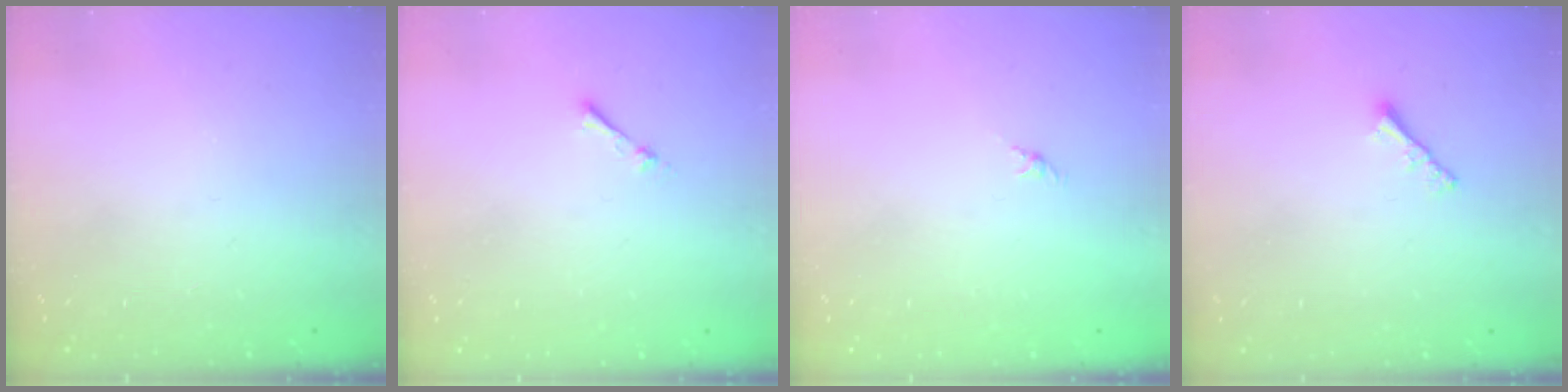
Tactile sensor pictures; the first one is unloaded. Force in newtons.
{"total": 1.7, "press": 1.7, "slide": 0.2}
{"total": 0.0}
{"total": 2.0, "press": 2.0, "slide": 0.5}